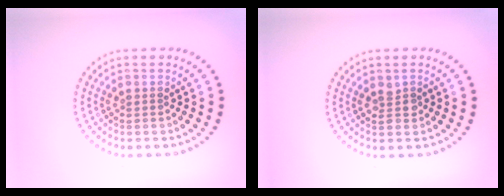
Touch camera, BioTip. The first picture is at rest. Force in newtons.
{"total": 1.2, "press": 1.1, "slide": 0.1}